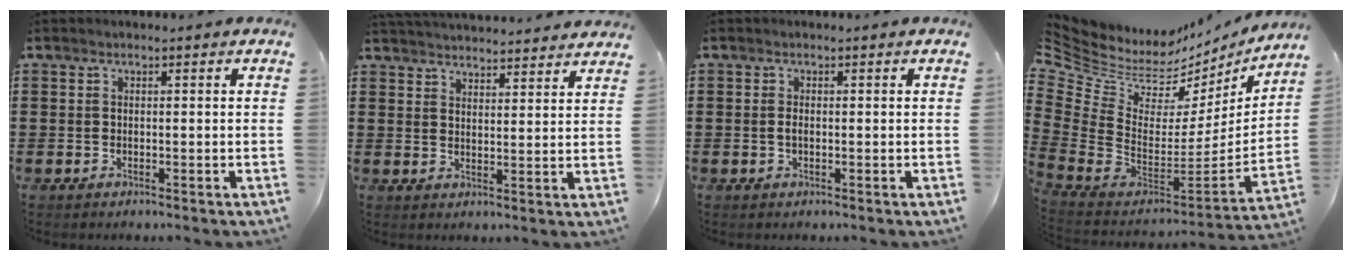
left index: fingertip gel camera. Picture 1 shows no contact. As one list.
[{"total": 3.9, "force": [3.9, -0.2, 0.2], "torque": [-0.015, -0.021, 0.071]}, {"total": 0.9, "force": [-0.3, 0.2, 0.8], "torque": [-0.025, -0.004, -0.008]}, {"total": 6.1, "force": [5.3, 2.8, 1.5], "torque": [-0.087, -0.073, 0.087]}]